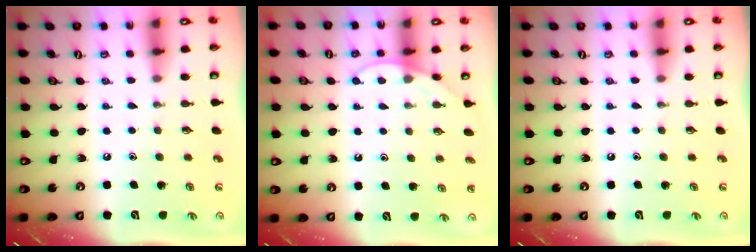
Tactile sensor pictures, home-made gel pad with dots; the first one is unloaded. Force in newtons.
{"total": 5.5, "press": 5.5, "slide": 0.6}
{"total": 0.0}